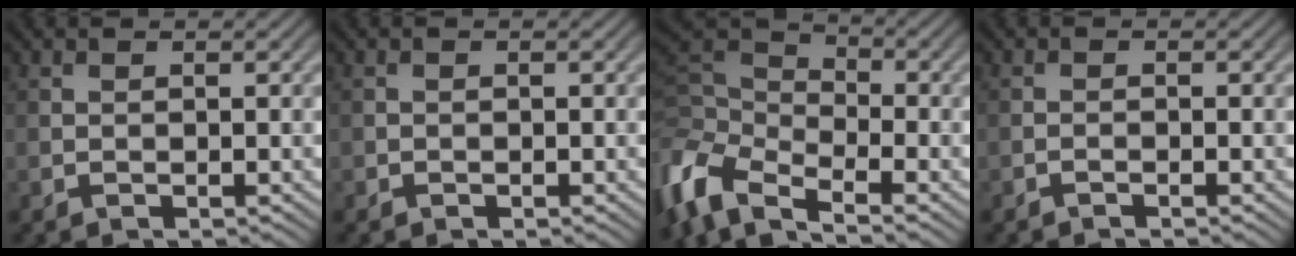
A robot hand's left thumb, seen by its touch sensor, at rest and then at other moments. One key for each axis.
{"total": 0.5, "fx": -0.3, "fy": 0.5, "fz": 0.0, "tx": 0.002, "ty": -0.003, "tz": -0.006}
{"total": 9.2, "fx": -5.3, "fy": 4.3, "fz": 6.2, "tx": -0.146, "ty": -0.006, "tz": -0.124}
{"total": 0.6, "fx": -0.6, "fy": 0.0, "fz": 0.2, "tx": -0.002, "ty": 0.001, "tz": -0.012}